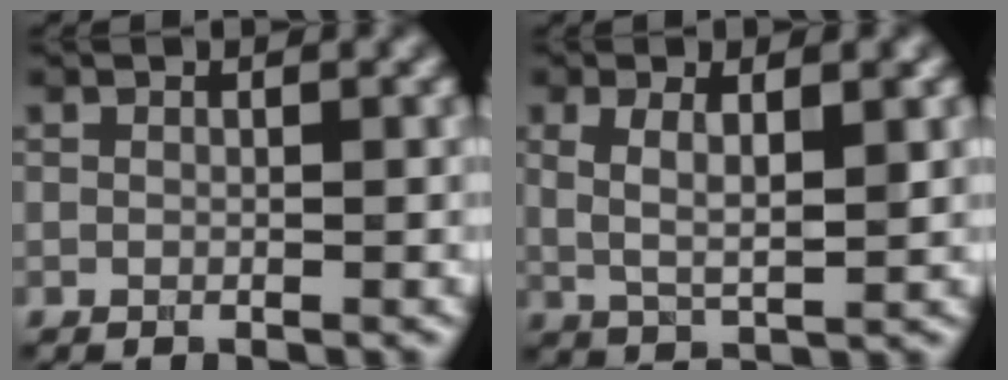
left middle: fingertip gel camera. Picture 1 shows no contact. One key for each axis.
{"total": 3.5, "fx": 1.0, "fy": 1.0, "fz": 3.2, "tx": -0.066, "ty": -0.005, "tz": 0.021}